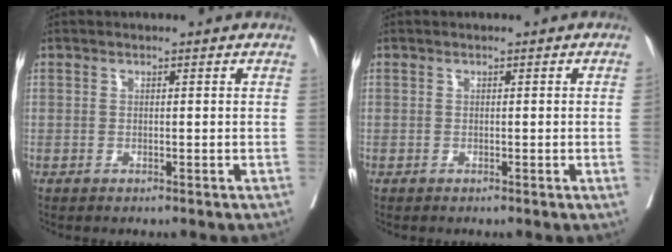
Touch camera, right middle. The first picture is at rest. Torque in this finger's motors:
{"motor_torque": [0.71, 0.00, -0.06, -0.07]}